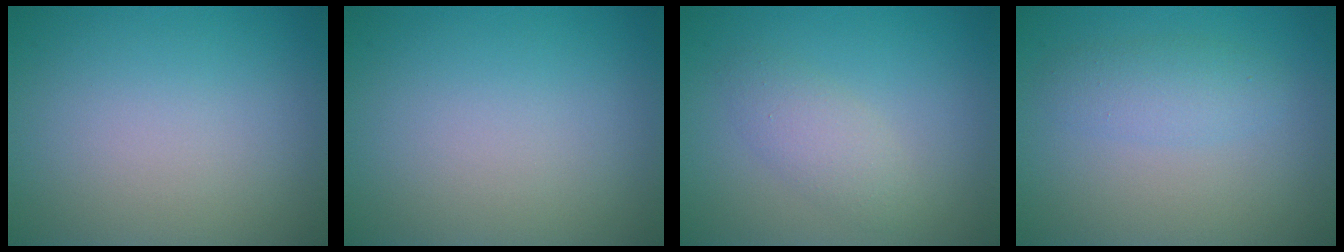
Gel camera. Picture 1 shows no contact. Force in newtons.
{"total": 0.0}
{"total": 2.3, "press": 2.3, "slide": 0.2}
{"total": 2.3, "press": 2.3, "slide": 0.0}